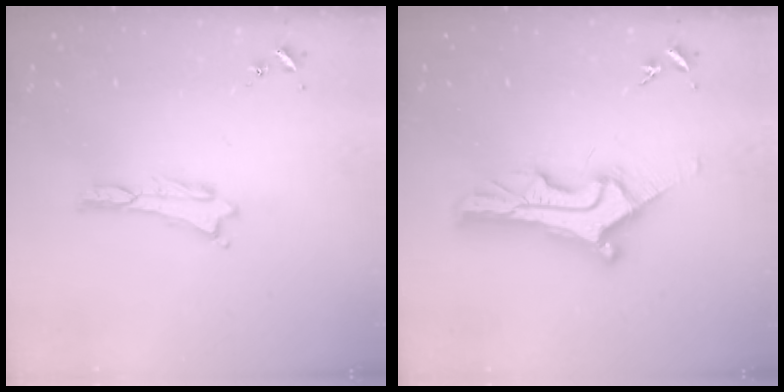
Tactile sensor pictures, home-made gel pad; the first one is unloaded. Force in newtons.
{"total": 11.4, "press": 11.3, "slide": 1.2}